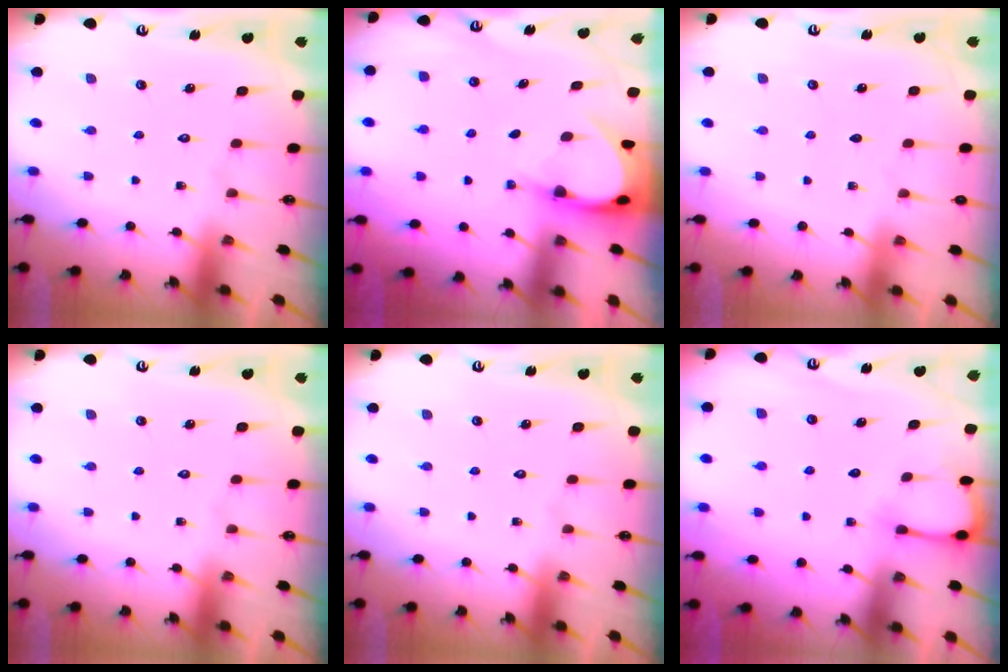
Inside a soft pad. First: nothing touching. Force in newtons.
{"total": 3.7, "press": 3.7, "slide": 0.4}
{"total": 0.5, "press": 0.2, "slide": 0.5}
{"total": 0.0}
{"total": 0.0}
{"total": 4.8, "press": 4.8, "slide": 0.5}